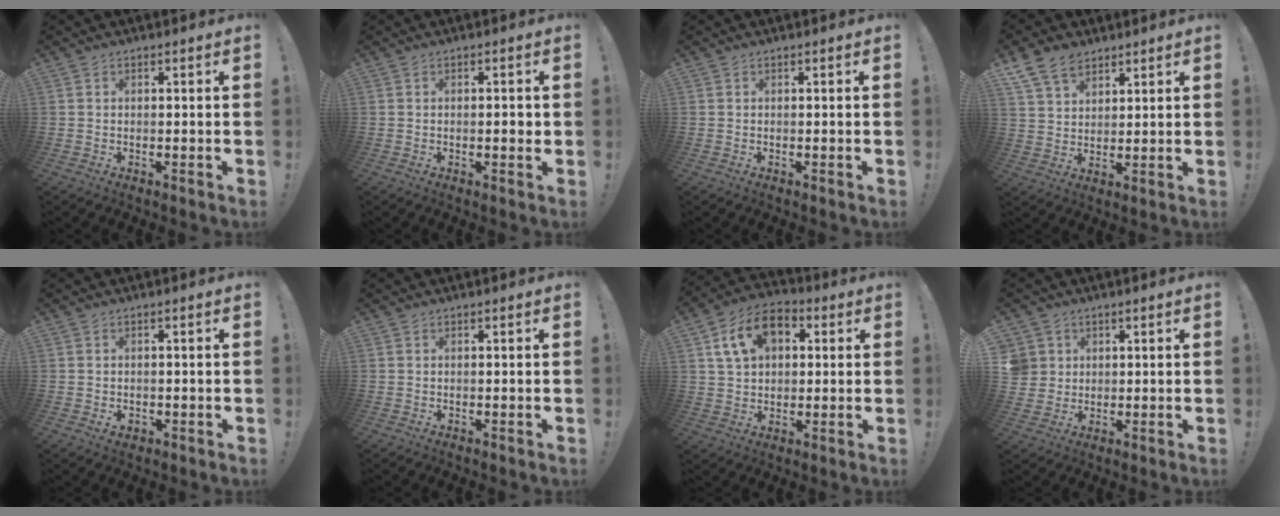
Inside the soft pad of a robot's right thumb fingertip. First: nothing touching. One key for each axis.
{"total": 2.0, "fx": -0.2, "fy": 0.6, "fz": 1.9, "tx": -0.016, "ty": -0.003, "tz": -0.008}
{"total": 0.0}
{"total": 9.5, "fx": 6.5, "fy": 6.0, "fz": 3.6, "tx": -0.064, "ty": -0.033, "tz": 0.128}
{"total": 1.4, "fx": -0.8, "fy": 1.0, "fz": 0.5, "tx": 0.003, "ty": 0.000, "tz": -0.015}
{"total": 0.0}
{"total": 13.4, "fx": 5.0, "fy": 9.5, "fz": 8.0, "tx": -0.127, "ty": -0.003, "tz": 0.101}
{"total": 5.4, "fx": 2.0, "fy": 4.9, "fz": 0.9, "tx": -0.016, "ty": -0.014, "tz": 0.040}